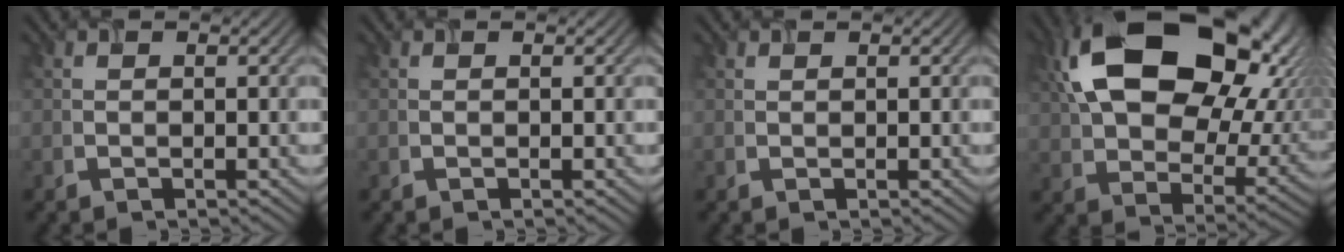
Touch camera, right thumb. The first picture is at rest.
{"total": 0.0}
{"total": 0.0}
{"total": 21.0, "force": [7.6, 13.1, 14.6], "torque": [-0.299, 0.015, 0.144]}